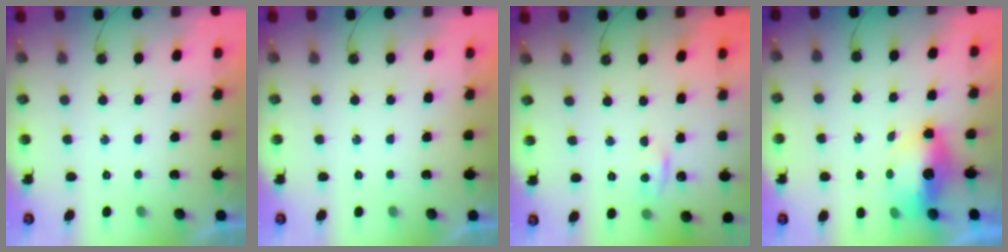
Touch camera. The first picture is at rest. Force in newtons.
{"total": 0.0}
{"total": 5.1, "press": 5.0, "slide": 0.7}
{"total": 6.8, "press": 6.7, "slide": 1.1}